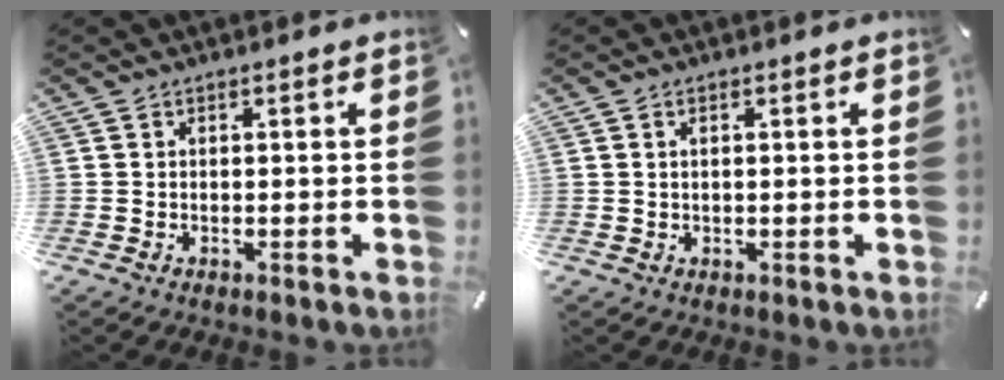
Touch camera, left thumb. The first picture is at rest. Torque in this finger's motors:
{"motor_torque": [-0.11, -0.31, -0.06, 0.16, -0.03]}